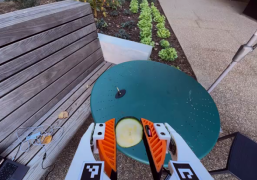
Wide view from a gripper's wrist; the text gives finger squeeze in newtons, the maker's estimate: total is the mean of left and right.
{"total": 11.6, "left": 12.4, "right": 10.8}